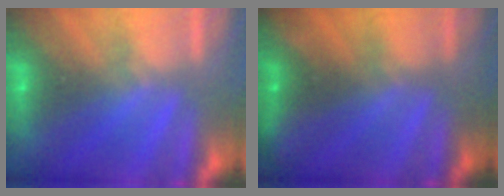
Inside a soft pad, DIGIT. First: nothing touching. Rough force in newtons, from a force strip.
{"total": 2.4}